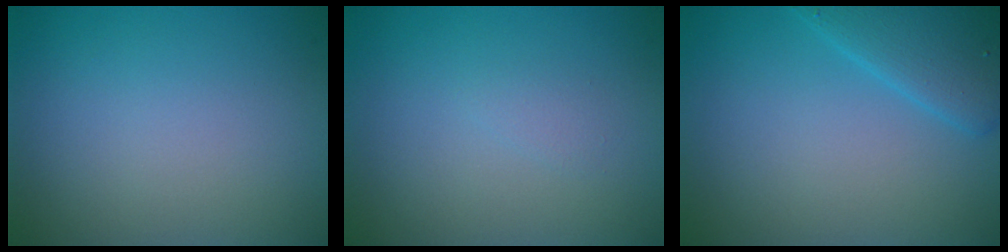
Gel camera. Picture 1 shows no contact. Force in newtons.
{"total": 0.6, "press": 0.6, "slide": 0.1}
{"total": 4.3, "press": 4.3, "slide": 0.3}